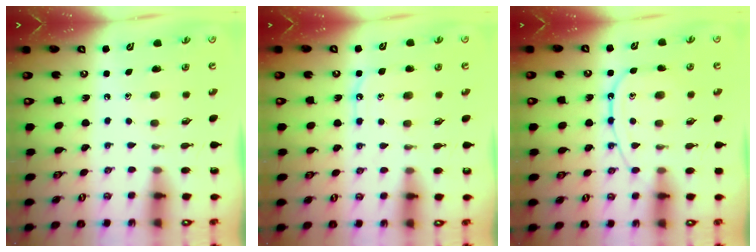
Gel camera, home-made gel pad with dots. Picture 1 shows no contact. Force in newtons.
{"total": 5.8, "press": 5.8, "slide": 0.6}
{"total": 12.2, "press": 12.1, "slide": 1.0}